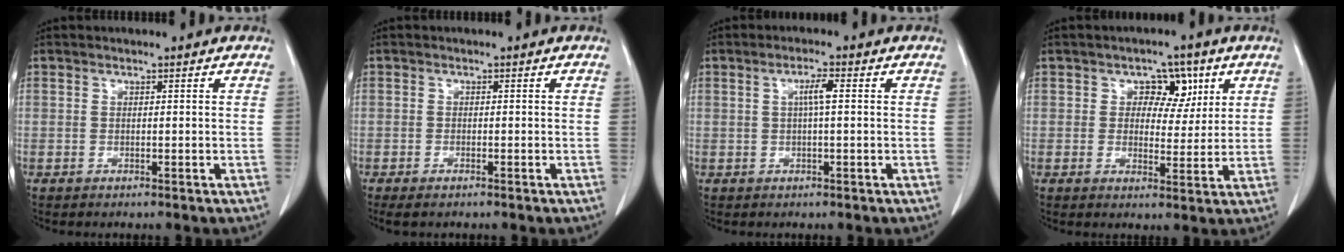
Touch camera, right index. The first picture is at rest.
{"total": 1.9, "force": [-1.4, 0.5, 1.1], "torque": [-0.018, -0.005, -0.020]}
{"total": 2.6, "force": [0.4, 0.2, 2.6], "torque": [-0.048, 0.003, 0.007]}
{"total": 5.5, "force": [2.2, 3.7, 3.5], "torque": [-0.037, 0.009, 0.032]}